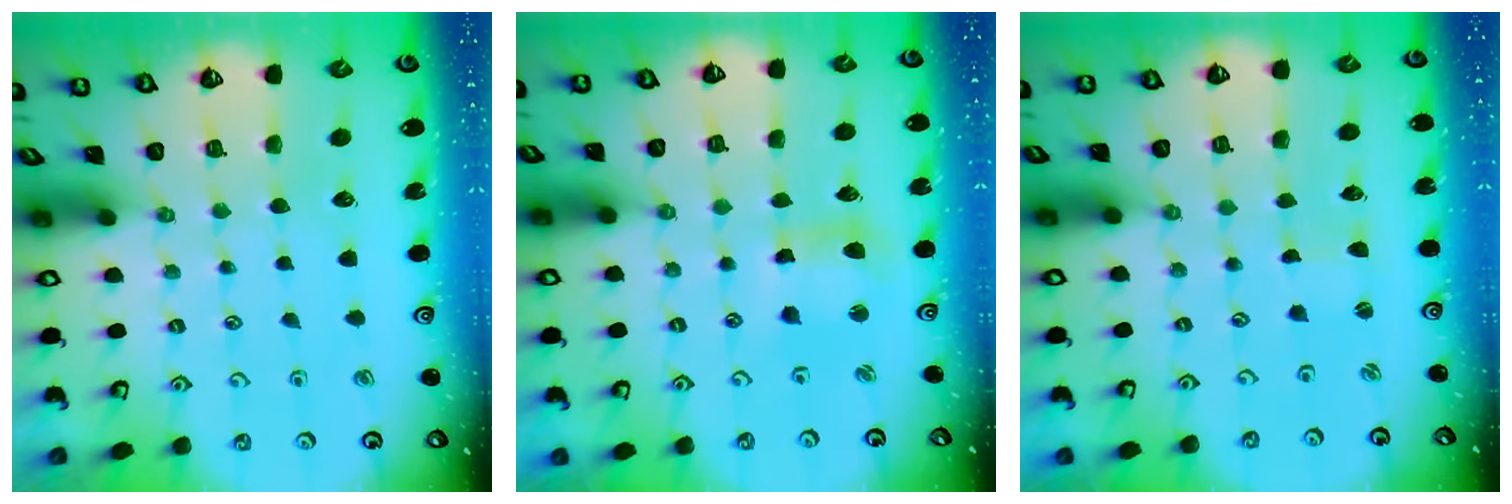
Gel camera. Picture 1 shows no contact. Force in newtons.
{"total": 6.6, "press": 6.5, "slide": 1.1}
{"total": 0.0}